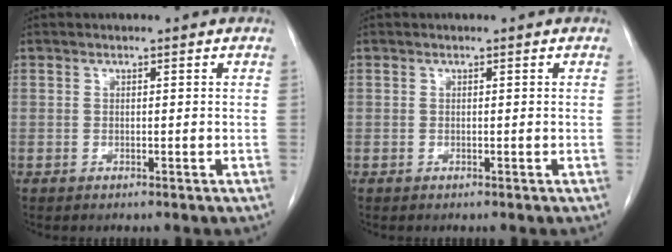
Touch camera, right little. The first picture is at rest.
{"total": 0.0}